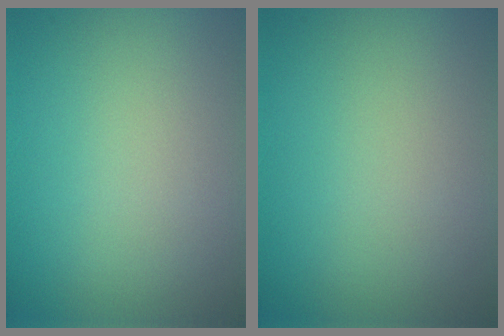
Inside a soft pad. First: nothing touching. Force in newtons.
{"total": 0.0}